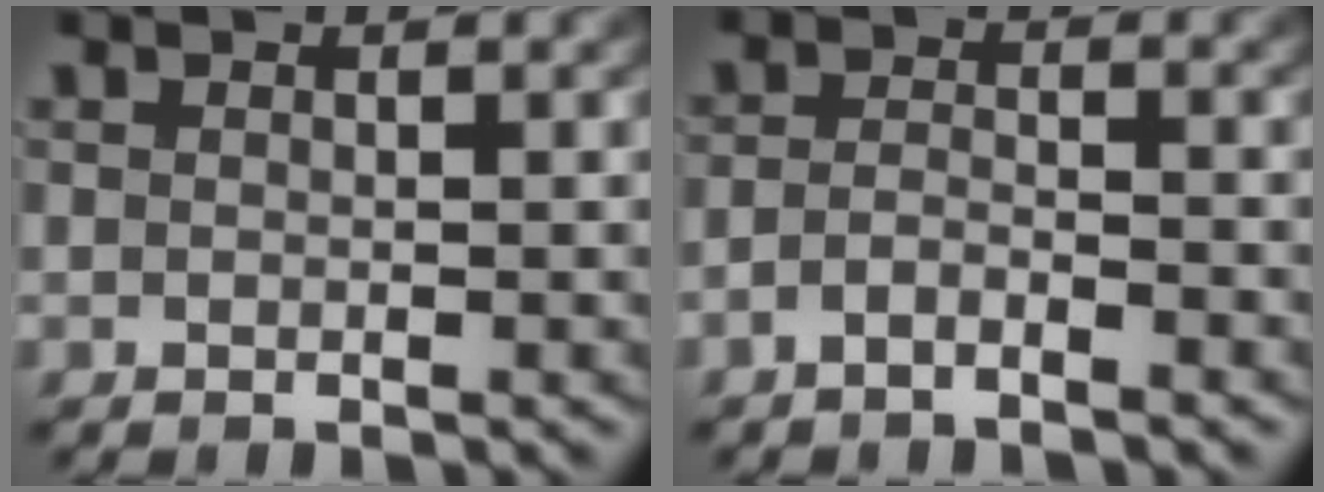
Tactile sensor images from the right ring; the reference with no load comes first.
{"total": 2.3, "force": [-2.1, 0.5, 0.9], "torque": [-0.018, -0.009, -0.035]}